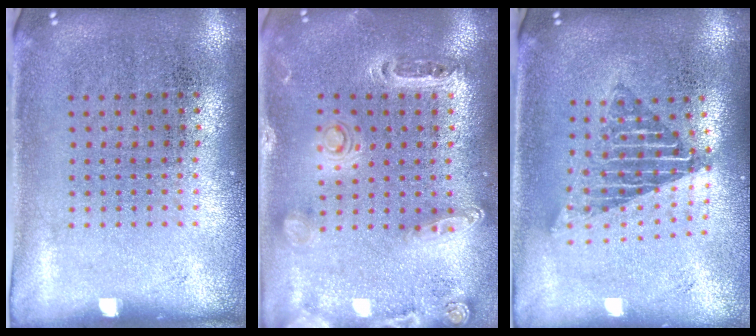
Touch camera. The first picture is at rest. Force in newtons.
{"total": 1.4, "press": 1.4, "slide": 0.4}
{"total": 1.7, "press": 1.4, "slide": 1.0}